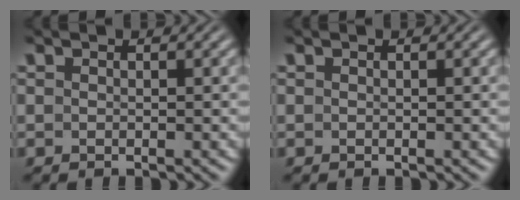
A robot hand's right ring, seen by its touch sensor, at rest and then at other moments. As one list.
[{"total": 0.0}]